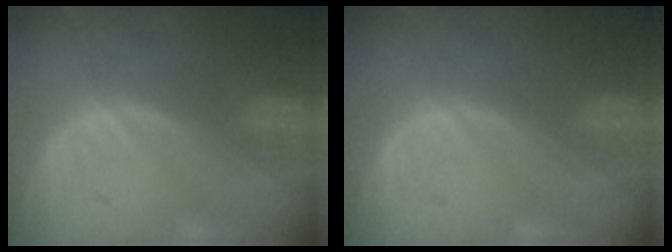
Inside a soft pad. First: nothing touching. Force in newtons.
{"total": 0.0}